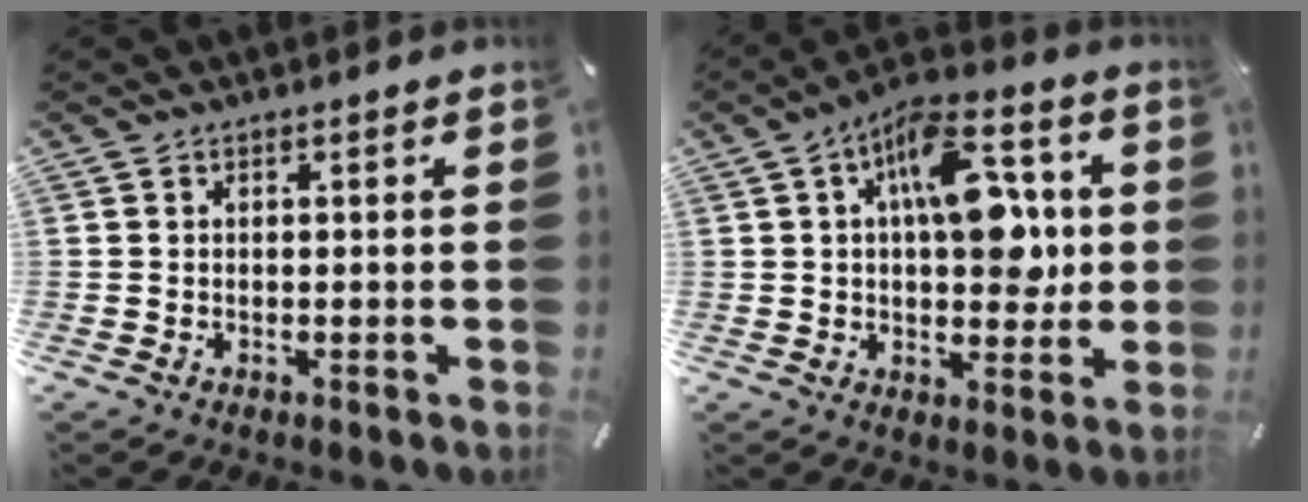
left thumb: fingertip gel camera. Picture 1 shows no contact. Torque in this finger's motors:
{"motor_torque": [2.21, 2.39, 1.88, -0.89, 0.21]}